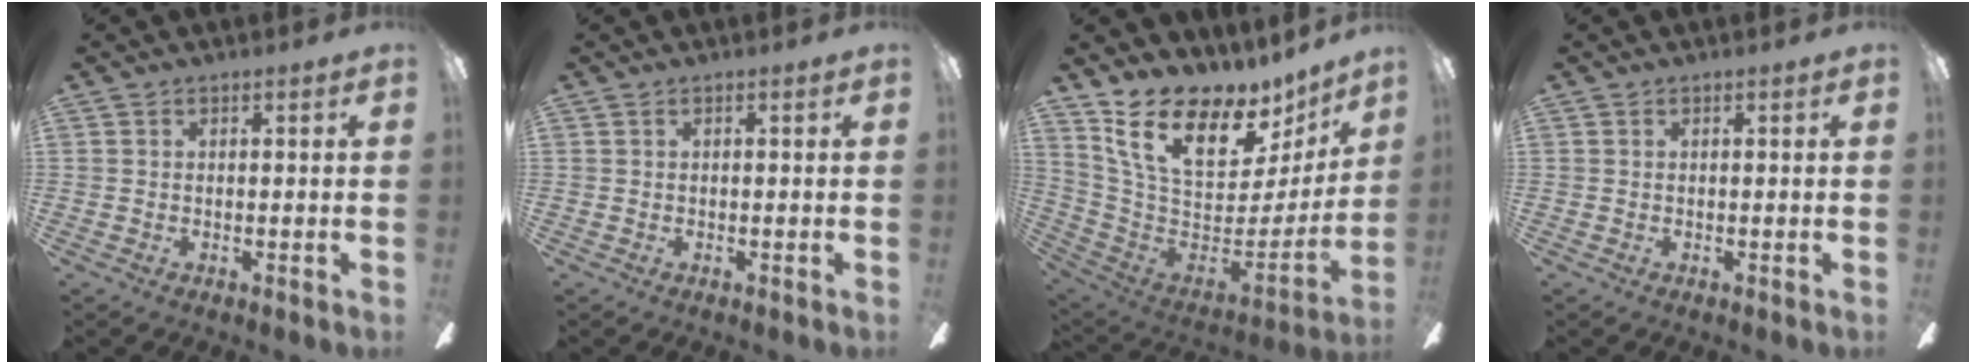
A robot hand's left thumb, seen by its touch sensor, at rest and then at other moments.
{"total": 0.0}
{"total": 19.5, "force": [12.3, 9.5, 11.7], "torque": [-0.197, -0.090, 0.221]}
{"total": 0.0}